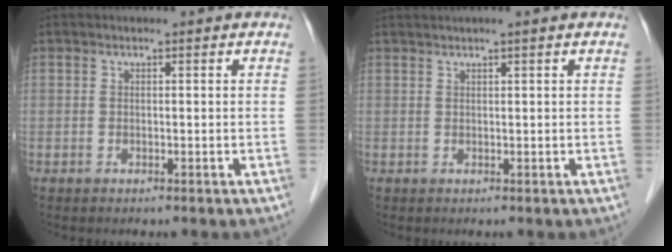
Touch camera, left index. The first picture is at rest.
{"total": 1.9, "force": [1.3, -0.5, 1.2], "torque": [-0.022, 0.010, 0.030]}